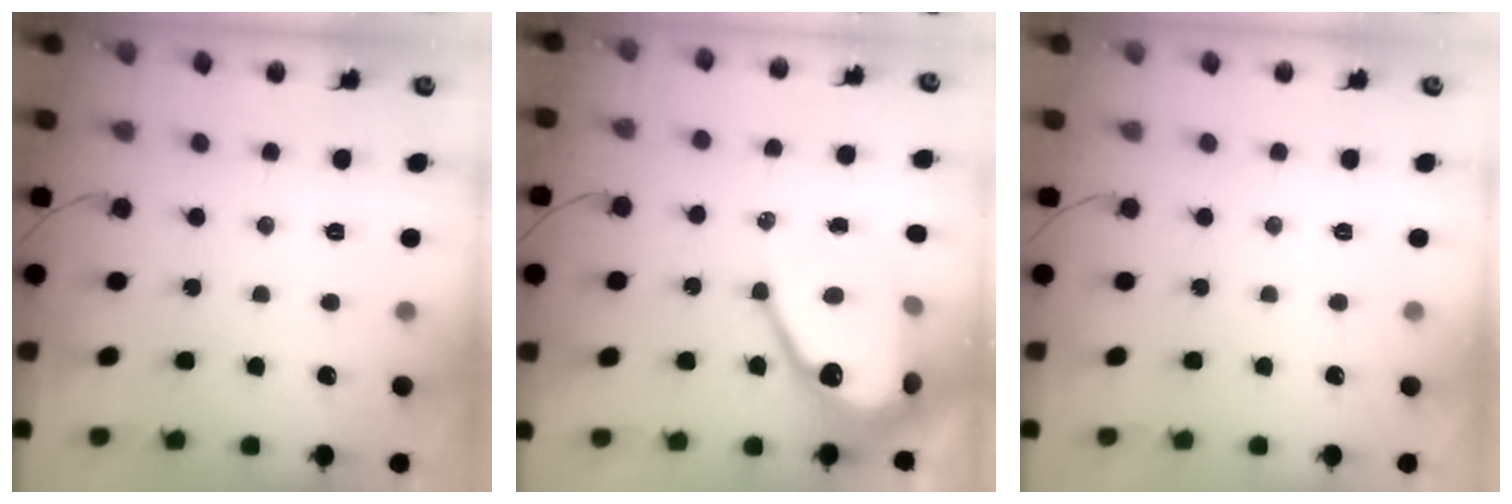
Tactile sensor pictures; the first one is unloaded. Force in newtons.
{"total": 13.6, "press": 13.5, "slide": 1.1}
{"total": 0.0}